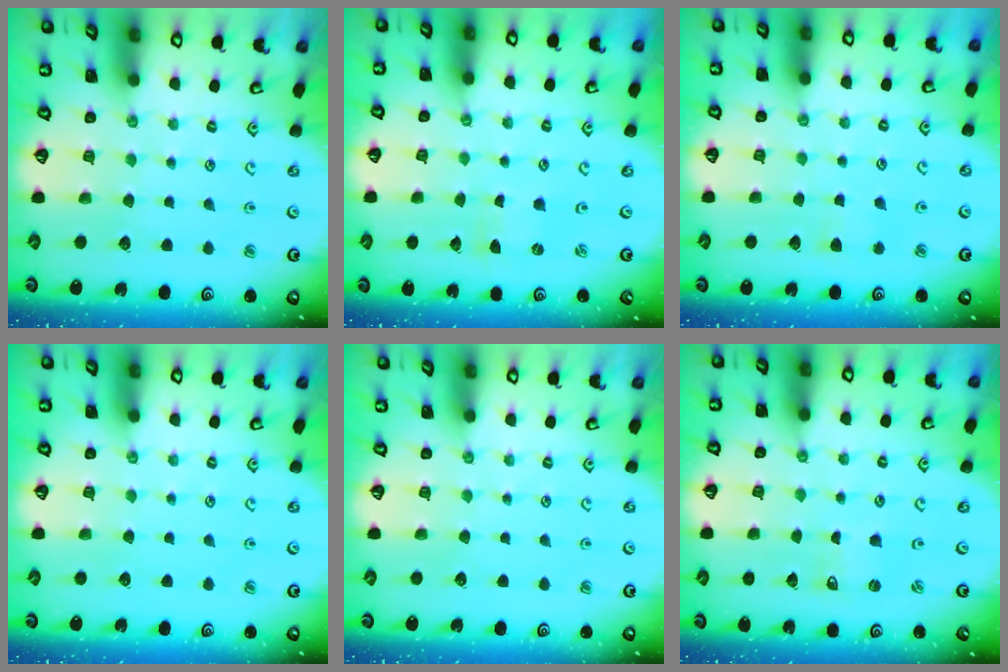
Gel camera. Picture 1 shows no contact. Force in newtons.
{"total": 0.0}
{"total": 2.7, "press": 2.7, "slide": 0.4}
{"total": 0.0}
{"total": 0.0}
{"total": 0.6, "press": 0.6, "slide": 0.1}